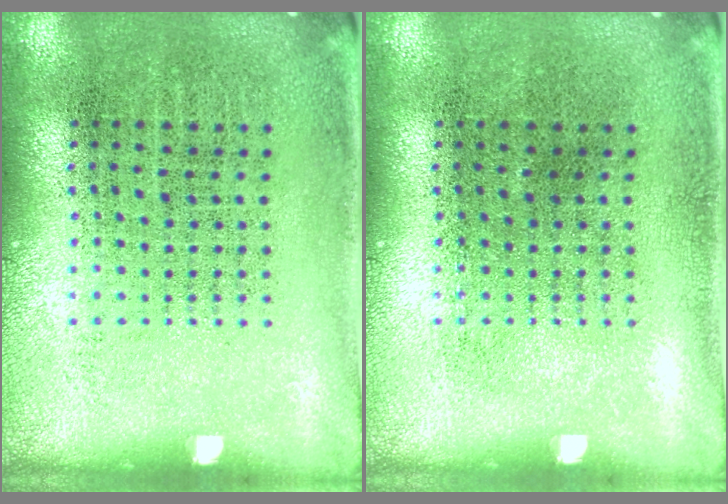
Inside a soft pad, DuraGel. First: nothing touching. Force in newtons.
{"total": 0.0}